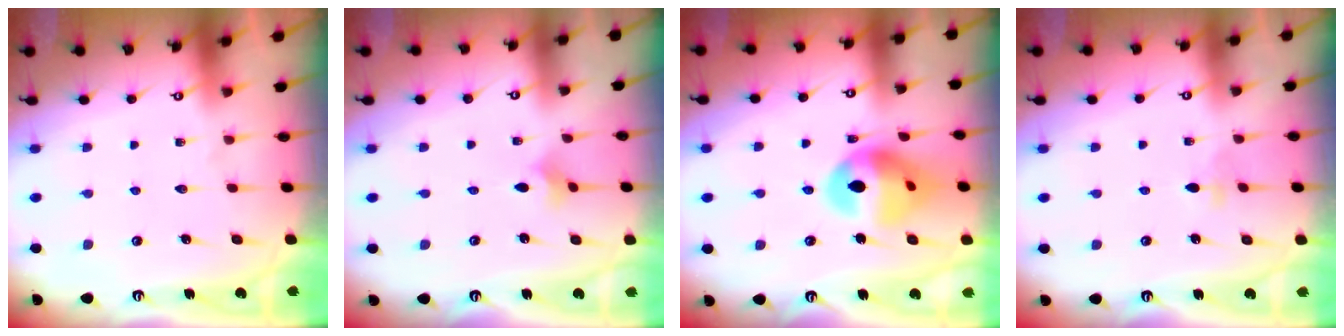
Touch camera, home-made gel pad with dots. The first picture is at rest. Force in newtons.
{"total": 1.7, "press": 1.7, "slide": 0.4}
{"total": 14.9, "press": 14.8, "slide": 1.5}
{"total": 3.0, "press": 2.9, "slide": 0.6}